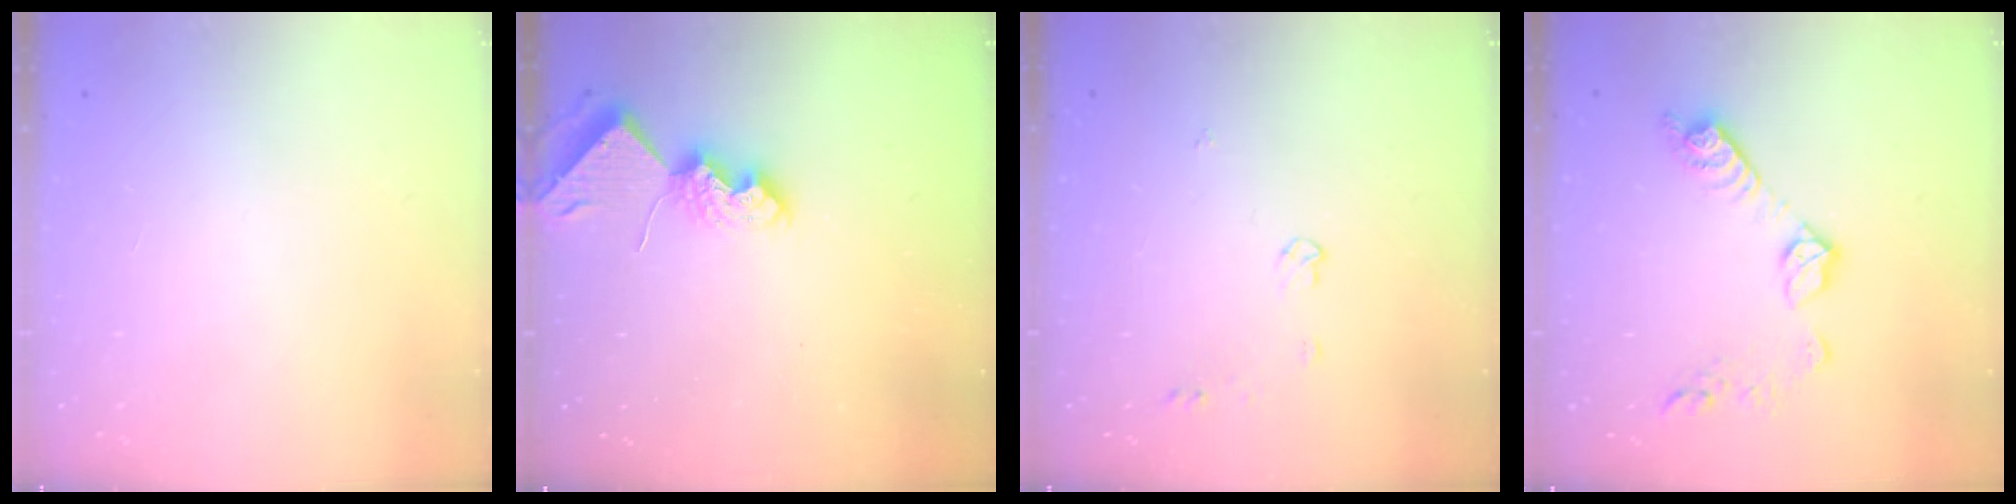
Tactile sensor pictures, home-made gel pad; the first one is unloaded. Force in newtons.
{"total": 7.6, "press": 7.6, "slide": 0.8}
{"total": 3.6, "press": 3.6, "slide": 0.8}
{"total": 10.6, "press": 10.6, "slide": 0.4}